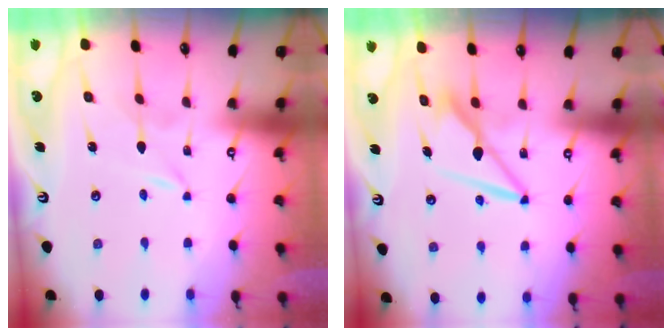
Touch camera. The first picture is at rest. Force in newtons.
{"total": 8.2, "press": 8.2, "slide": 0.7}